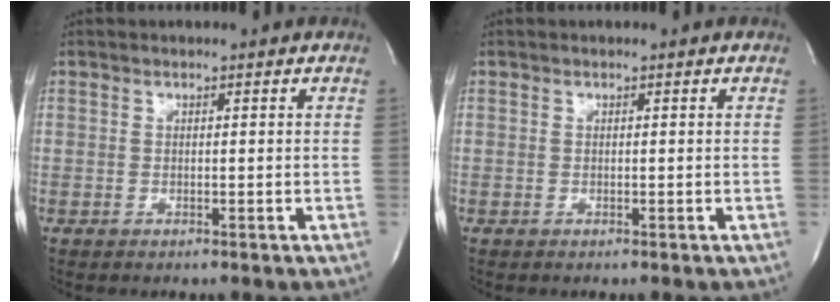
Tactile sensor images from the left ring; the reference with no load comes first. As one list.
[{"total": 0.0}]